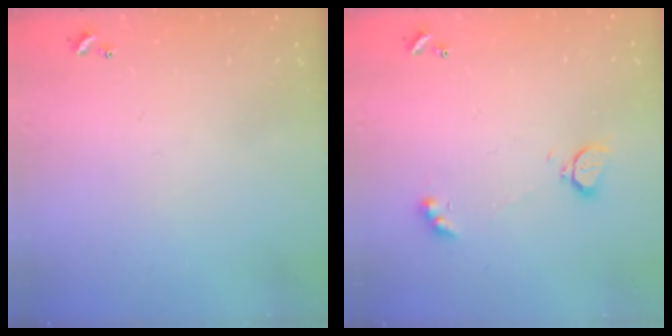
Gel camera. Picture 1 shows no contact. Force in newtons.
{"total": 2.5, "press": 2.5, "slide": 0.6}